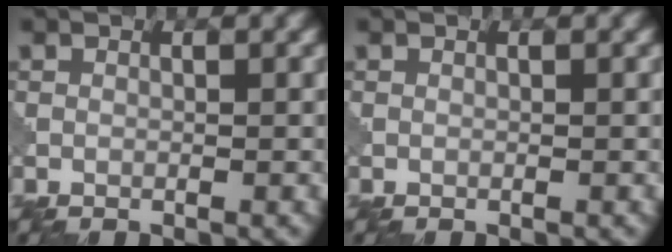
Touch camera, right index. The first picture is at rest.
{"total": 0.0}